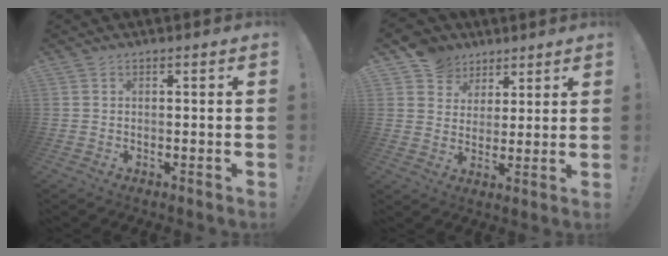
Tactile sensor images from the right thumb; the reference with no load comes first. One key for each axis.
{"total": 8.9, "fx": 5.2, "fy": 7.1, "fz": 1.4, "tx": -0.020, "ty": -0.032, "tz": 0.104}